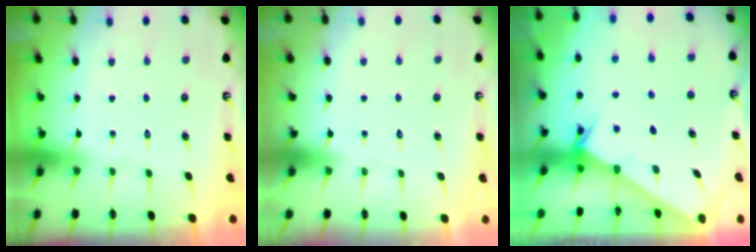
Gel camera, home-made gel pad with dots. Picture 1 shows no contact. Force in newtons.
{"total": 1.7, "press": 1.7, "slide": 0.1}
{"total": 2.4, "press": 2.4, "slide": 0.2}